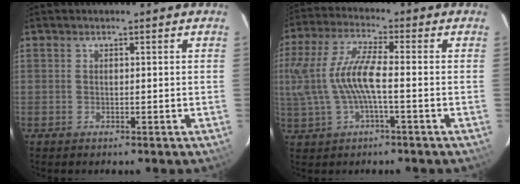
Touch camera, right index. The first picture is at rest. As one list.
[{"total": 11.4, "force": [-1.0, 2.9, 11.0], "torque": [-0.230, 0.004, -0.011]}]